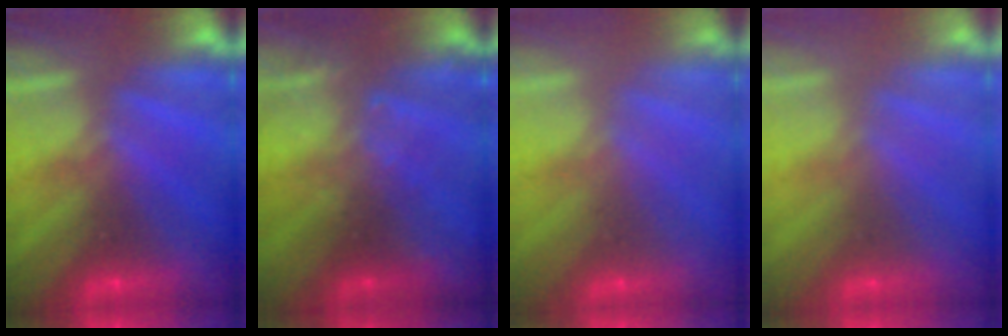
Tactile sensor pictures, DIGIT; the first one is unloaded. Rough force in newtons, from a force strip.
{"total": 9.3}
{"total": 2.7}
{"total": 2.8}